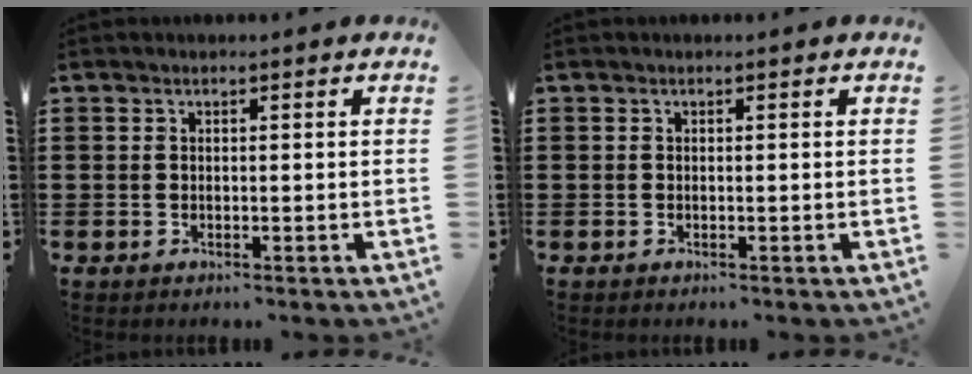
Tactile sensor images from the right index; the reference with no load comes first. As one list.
[{"total": 0.0}]